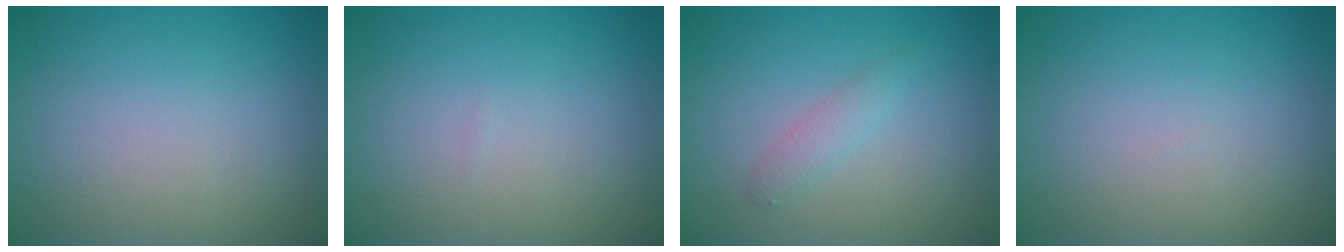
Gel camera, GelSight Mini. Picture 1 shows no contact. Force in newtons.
{"total": 0.0}
{"total": 1.4, "press": 1.4, "slide": 0.0}
{"total": 0.0}